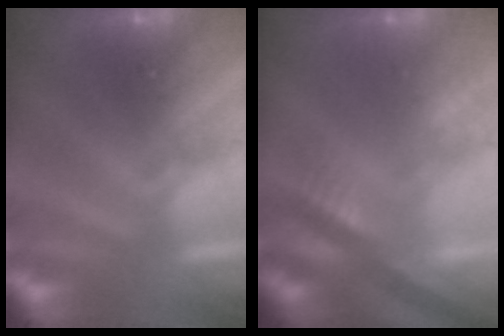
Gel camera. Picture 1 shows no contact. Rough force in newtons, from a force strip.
{"total": 2.7}